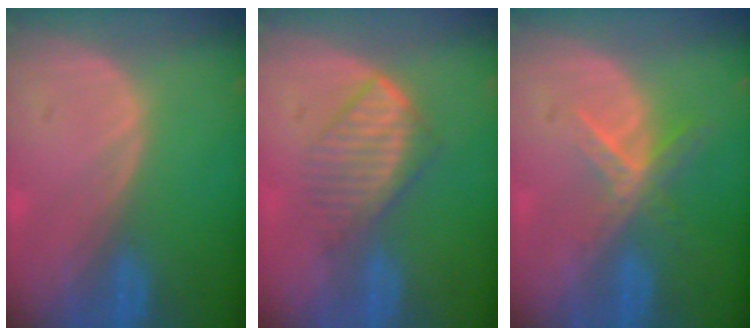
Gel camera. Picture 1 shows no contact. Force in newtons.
{"total": 6.0, "press": 5.7, "slide": 2.0}
{"total": 5.6, "press": 4.9, "slide": 2.7}